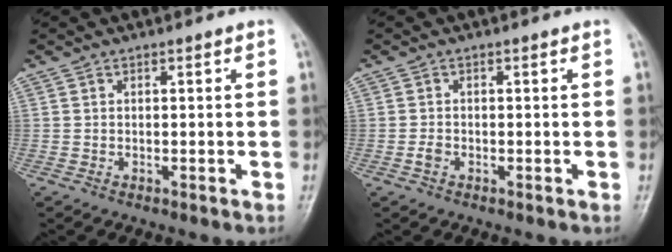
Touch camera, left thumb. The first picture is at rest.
{"total": 1.2, "force": [-0.4, 0.9, 0.7], "torque": [-0.013, 0.000, -0.009]}